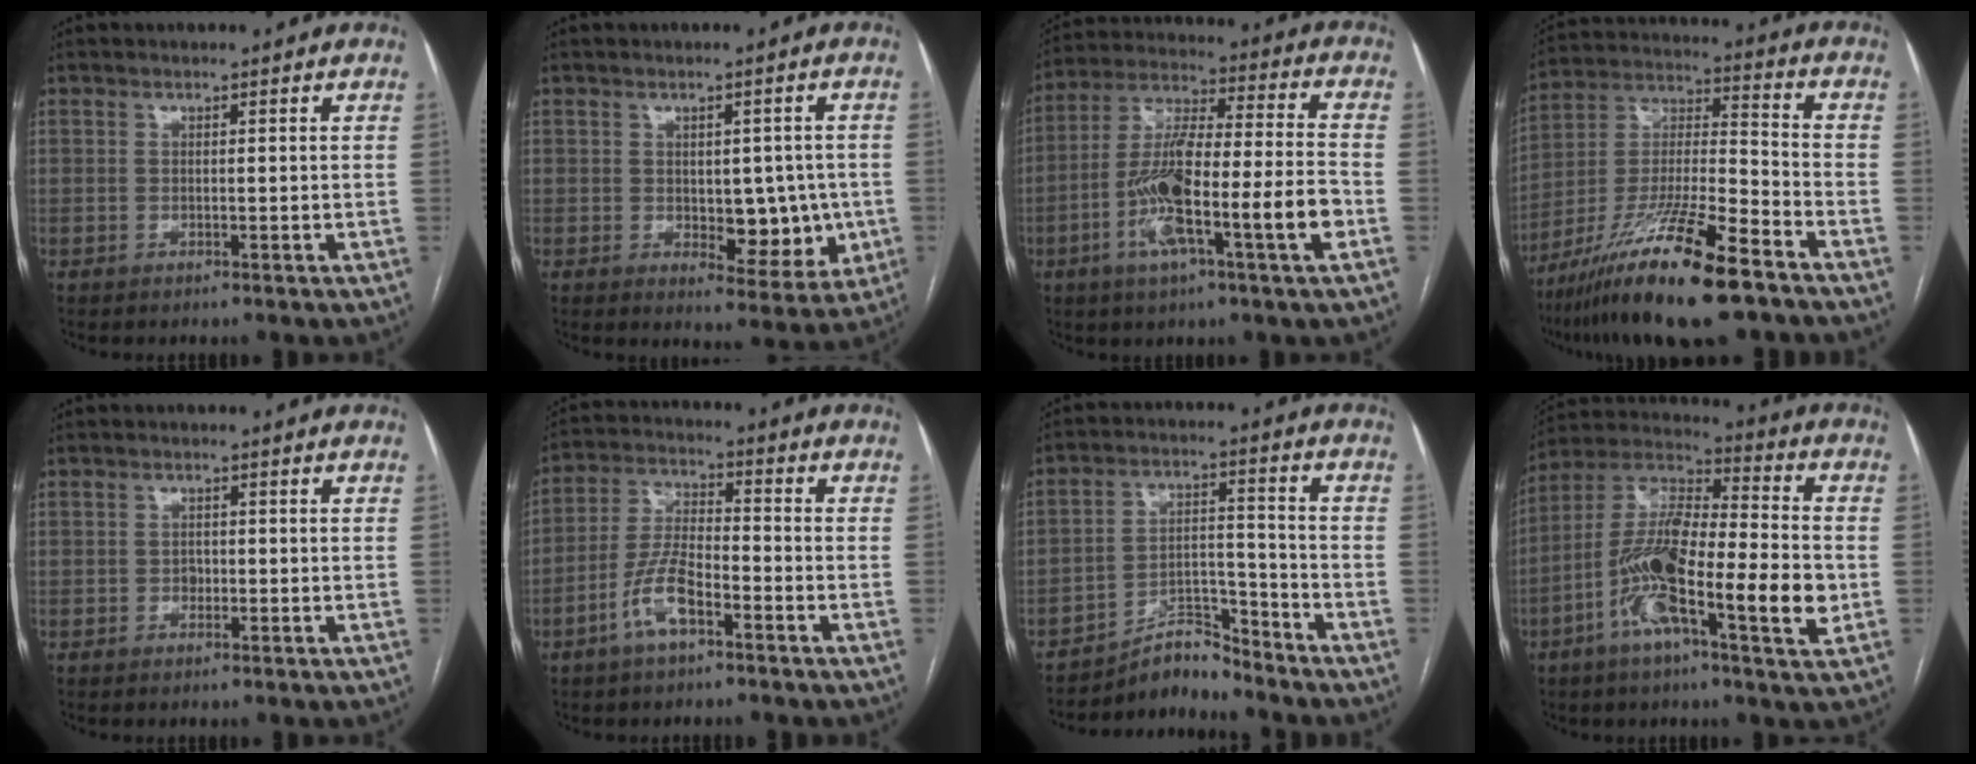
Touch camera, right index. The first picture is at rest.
{"total": 8.4, "force": [-0.7, 4.5, 7.0], "torque": [-0.069, 0.004, 0.003]}
{"total": 17.0, "force": [-5.5, 1.4, 16.0], "torque": [-0.295, 0.005, -0.095]}
{"total": 19.6, "force": [-12.9, 2.1, 14.7], "torque": [-0.286, -0.033, -0.232]}
{"total": 1.1, "force": [-0.3, 0.9, 0.6], "torque": [-0.007, 0.003, -0.004]}
{"total": 8.1, "force": [-4.2, 2.8, 6.4], "torque": [-0.139, 0.009, -0.081]}
{"total": 6.6, "force": [-6.5, 1.2, 0.4], "torque": [-0.002, 0.030, -0.111]}
{"total": 19.1, "force": [-5.2, 3.8, 18.0], "torque": [-0.331, 0.001, -0.096]}